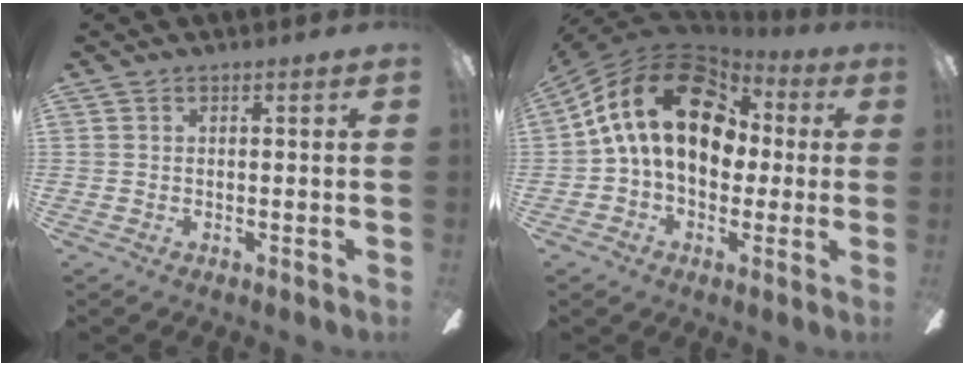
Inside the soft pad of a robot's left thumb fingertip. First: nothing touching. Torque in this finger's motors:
{"motor_torque": [2.46, 2.55, 1.52, -1.25, 0.41]}